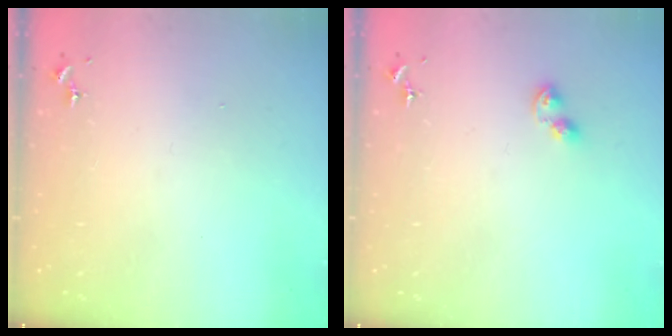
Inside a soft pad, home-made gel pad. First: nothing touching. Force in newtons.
{"total": 3.8, "press": 3.7, "slide": 0.6}